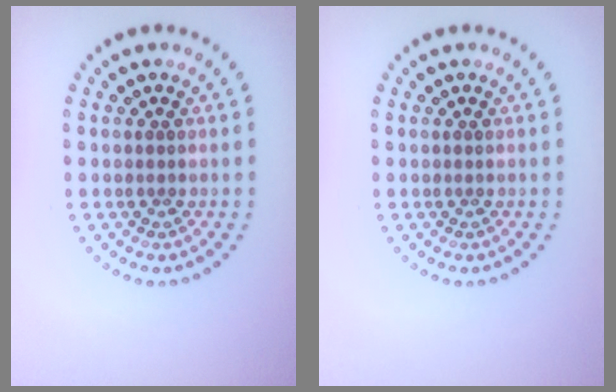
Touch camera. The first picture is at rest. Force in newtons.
{"total": 0.0}